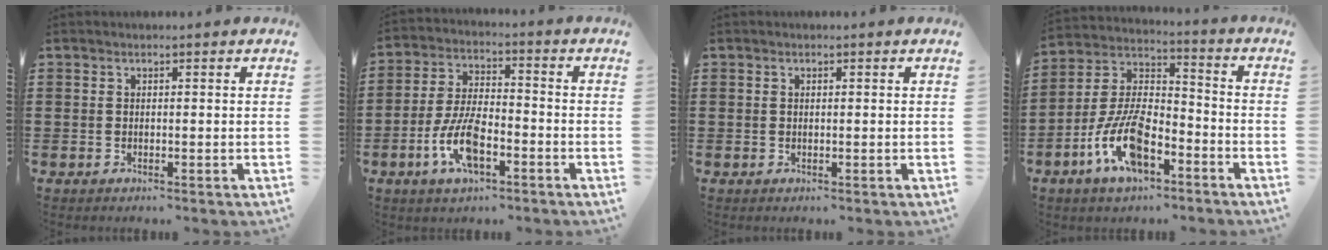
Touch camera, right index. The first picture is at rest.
{"total": 8.7, "force": [-3.5, 3.6, 7.1], "torque": [-0.163, -0.007, -0.068]}
{"total": 0.0}
{"total": 11.6, "force": [-6.3, 5.0, 8.4], "torque": [-0.189, 0.001, -0.121]}